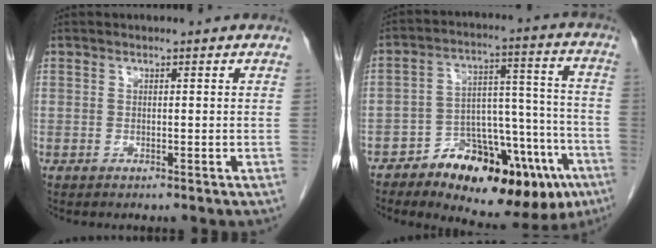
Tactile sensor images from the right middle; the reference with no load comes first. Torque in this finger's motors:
{"motor_torque": [1.07, -1.06, 0.43, 0.07]}